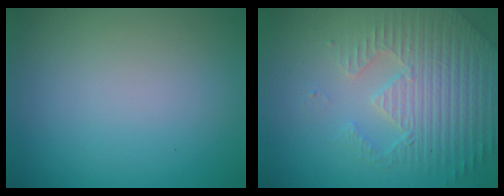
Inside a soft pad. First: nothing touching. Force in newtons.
{"total": 4.8, "press": 4.3, "slide": 2.1}